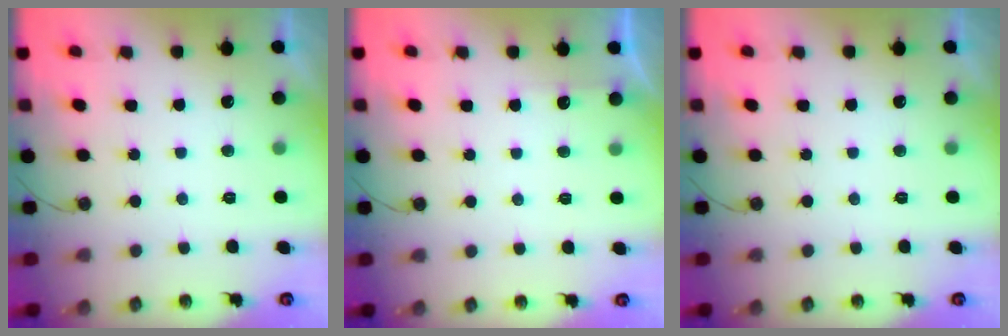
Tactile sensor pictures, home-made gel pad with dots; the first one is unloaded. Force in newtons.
{"total": 2.7, "press": 2.7, "slide": 0.4}
{"total": 0.0}